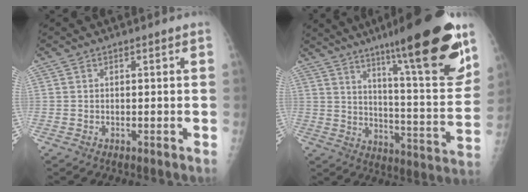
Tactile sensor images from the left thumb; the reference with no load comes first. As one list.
[{"total": 23.7, "force": [14.6, 3.2, 18.4], "torque": [-0.242, -0.068, 0.226]}]